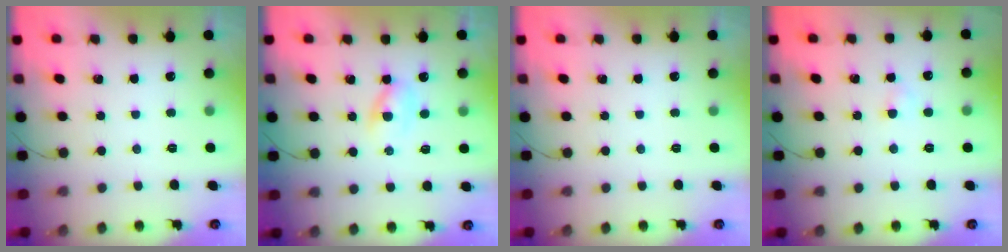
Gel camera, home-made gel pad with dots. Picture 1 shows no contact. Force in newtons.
{"total": 2.9, "press": 2.7, "slide": 1.1}
{"total": 0.0}
{"total": 2.2, "press": 2.1, "slide": 0.8}